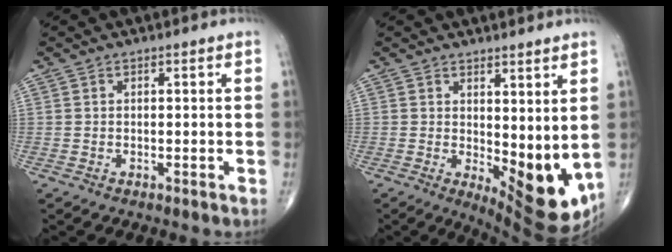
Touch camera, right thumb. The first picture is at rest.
{"total": 11.0, "force": [0.8, 4.6, 10.0], "torque": [-0.119, -0.032, 0.026]}